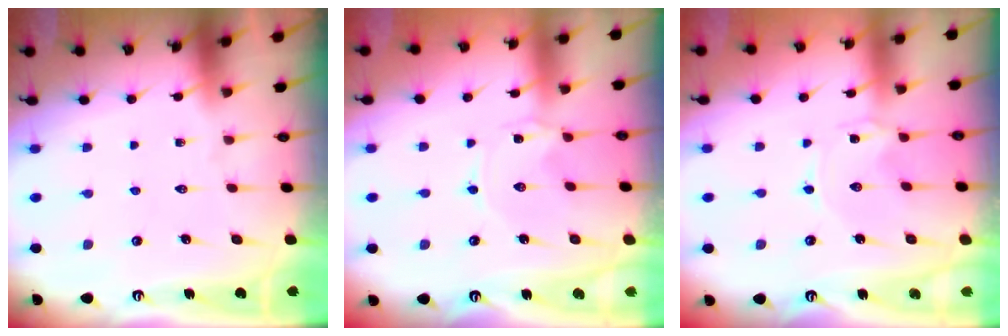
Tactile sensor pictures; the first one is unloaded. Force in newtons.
{"total": 0.0}
{"total": 0.0}